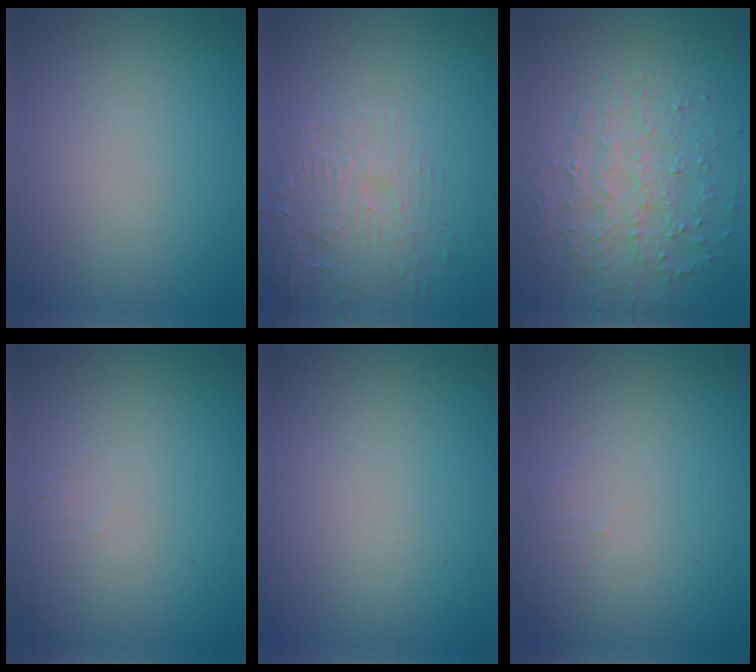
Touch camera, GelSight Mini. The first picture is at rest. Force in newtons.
{"total": 3.7, "press": 3.6, "slide": 0.7}
{"total": 4.1, "press": 3.4, "slide": 2.3}
{"total": 1.3, "press": 1.2, "slide": 0.3}
{"total": 0.0}
{"total": 1.3, "press": 1.2, "slide": 0.3}